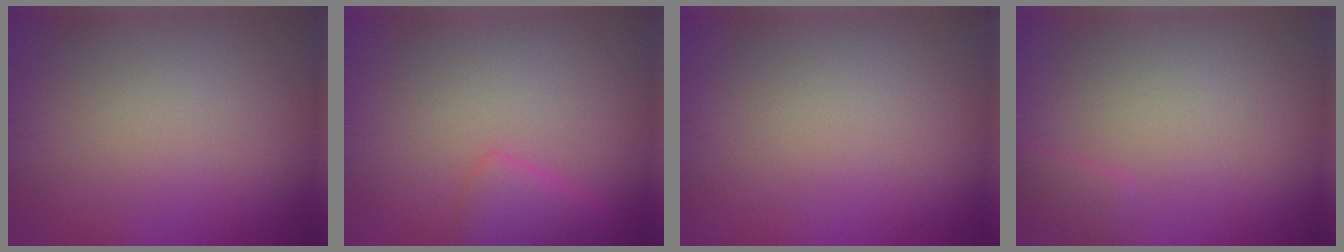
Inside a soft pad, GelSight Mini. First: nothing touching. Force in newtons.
{"total": 2.5, "press": 2.5, "slide": 0.0}
{"total": 0.0}
{"total": 1.0, "press": 1.0, "slide": 0.1}